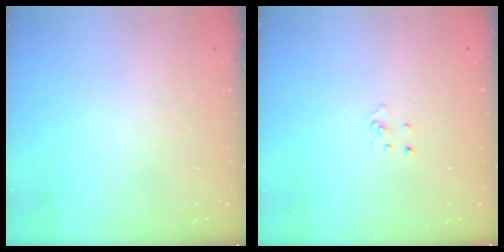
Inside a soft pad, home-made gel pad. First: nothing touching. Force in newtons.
{"total": 2.8, "press": 2.8, "slide": 0.2}